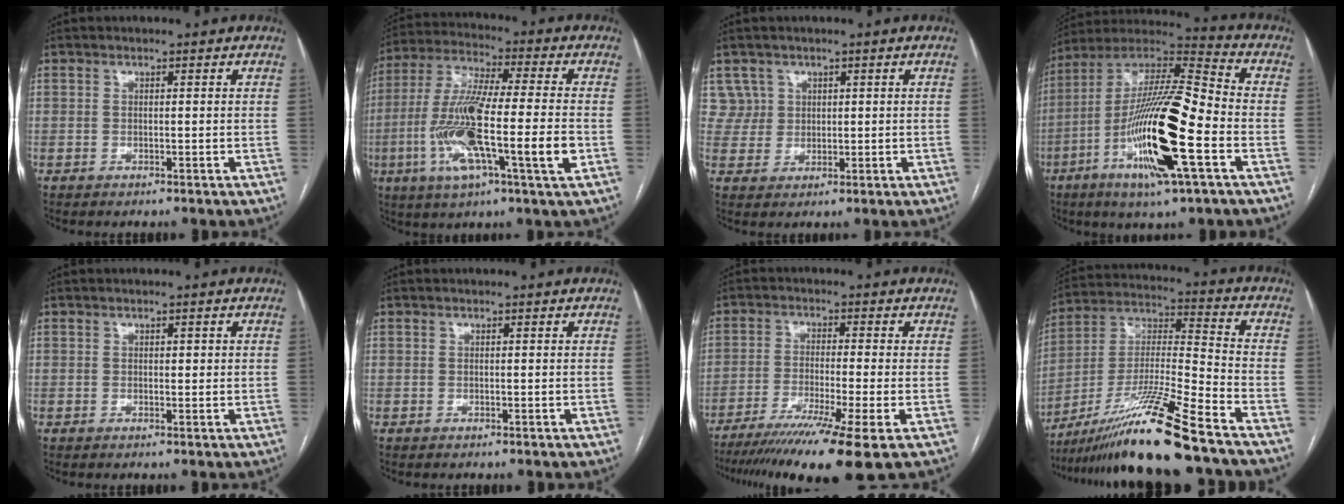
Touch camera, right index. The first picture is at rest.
{"total": 17.5, "force": [-4.3, 1.3, 16.9], "torque": [-0.332, -0.010, -0.078]}
{"total": 4.0, "force": [1.9, 3.5, -0.4], "torque": [0.021, 0.013, 0.039]}
{"total": 21.2, "force": [-6.5, 2.1, 20.1], "torque": [-0.394, -0.018, -0.119]}
{"total": 0.9, "force": [0.3, 0.5, 0.7], "torque": [-0.008, 0.001, 0.003]}
{"total": 0.0}
{"total": 13.6, "force": [-9.2, -1.3, 9.9], "torque": [-0.157, -0.038, -0.149]}
{"total": 18.2, "force": [-13.6, -1.4, 12.0], "torque": [-0.250, -0.020, -0.248]}